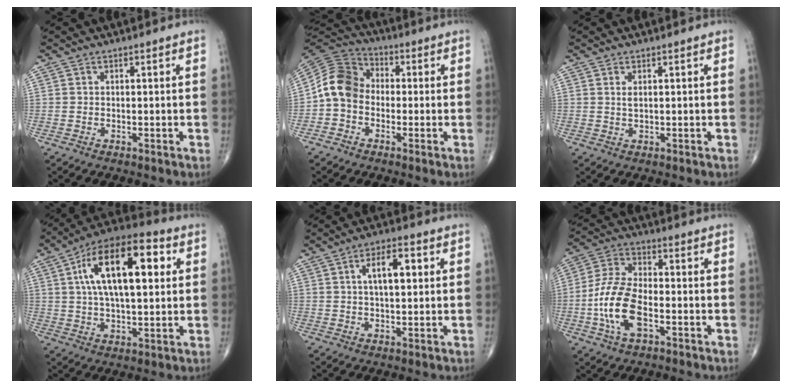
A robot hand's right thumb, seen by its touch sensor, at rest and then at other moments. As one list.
[{"total": 9.4, "force": [-1.3, 7.6, 5.4], "torque": [-0.092, 0.031, -0.042]}, {"total": 1.2, "force": [0.4, 0.4, 1.1], "torque": [-0.024, -0.002, 0.011]}, {"total": 19.5, "force": [4.8, 8.7, 16.8], "torque": [-0.264, 0.017, 0.069]}, {"total": 7.3, "force": [1.7, 3.2, 6.3], "torque": [-0.092, 0.007, 0.023]}, {"total": 12.4, "force": [-3.3, 6.1, 10.3], "torque": [-0.216, 0.020, -0.068]}]